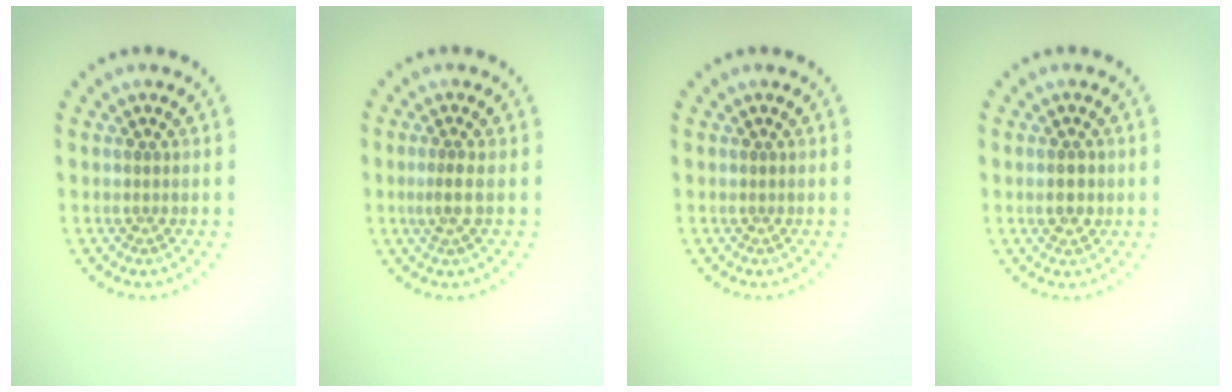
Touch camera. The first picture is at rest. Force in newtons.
{"total": 1.4, "press": 1.0, "slide": 1.0}
{"total": 0.0}
{"total": 2.1, "press": 2.1, "slide": 0.1}